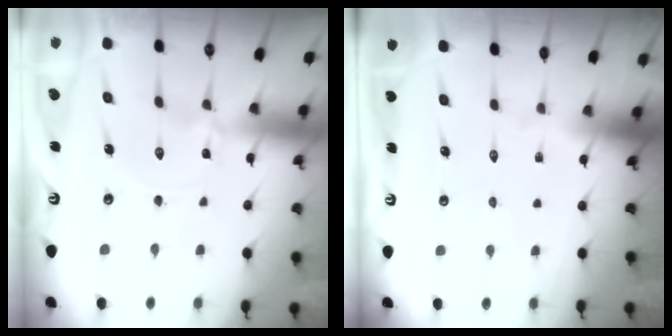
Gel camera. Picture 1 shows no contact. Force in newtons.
{"total": 0.0}